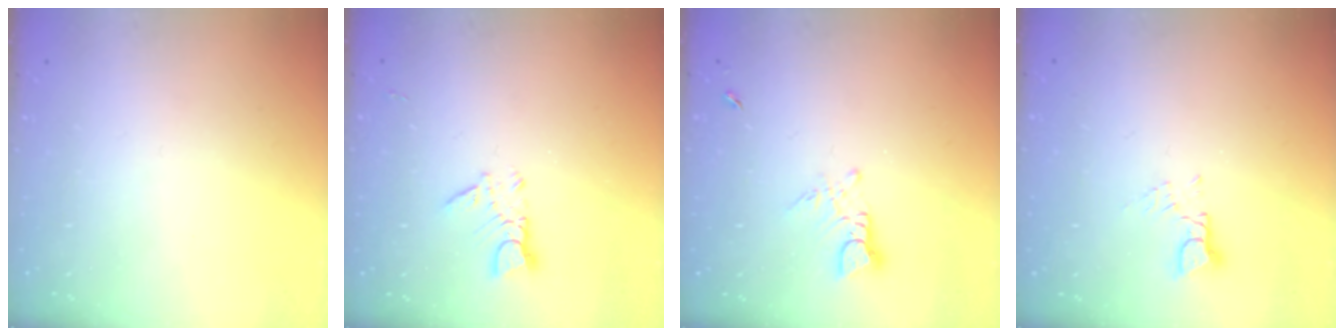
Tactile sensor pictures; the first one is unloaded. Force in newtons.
{"total": 3.1, "press": 3.1, "slide": 0.4}
{"total": 3.0, "press": 2.9, "slide": 0.4}
{"total": 3.2, "press": 3.2, "slide": 0.4}